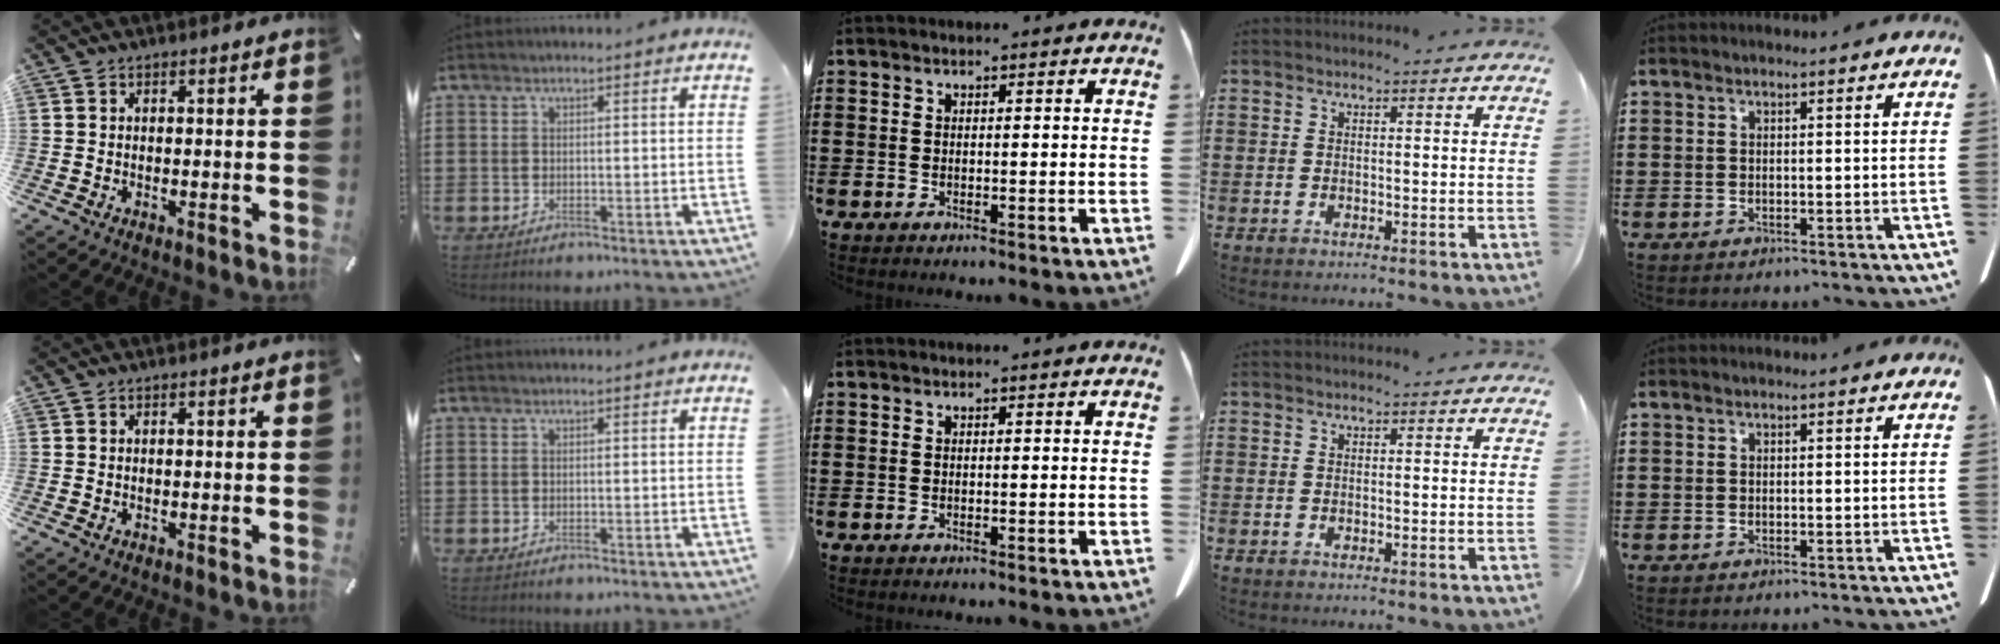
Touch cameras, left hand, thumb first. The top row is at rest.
{}